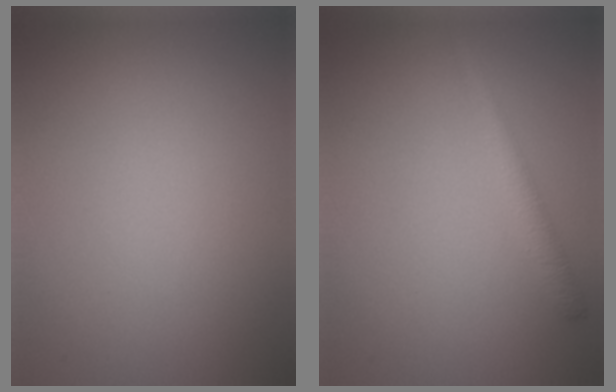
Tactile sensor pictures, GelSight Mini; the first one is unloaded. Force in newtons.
{"total": 2.2, "press": 2.2, "slide": 0.0}